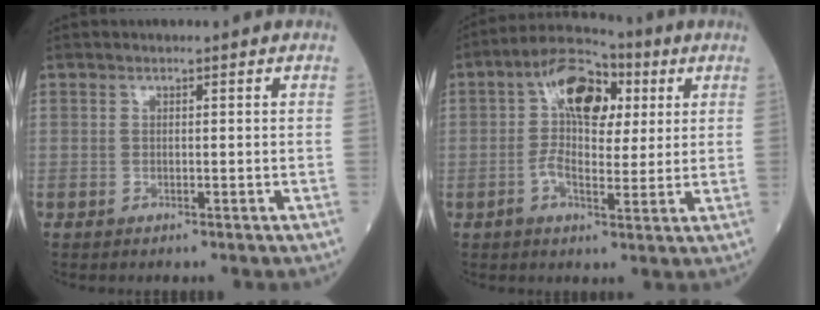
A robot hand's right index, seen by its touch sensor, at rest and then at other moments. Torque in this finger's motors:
{"motor_torque": [0.47, -0.20, 0.21, 0.04]}